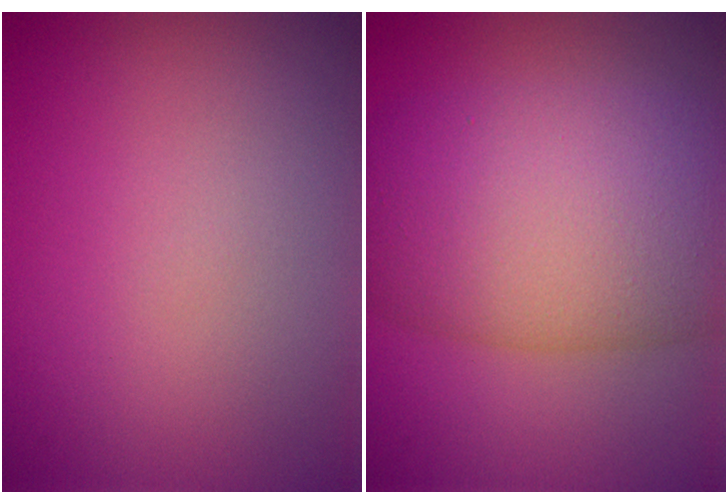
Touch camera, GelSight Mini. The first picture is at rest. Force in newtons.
{"total": 11.3, "press": 11.3, "slide": 0.3}